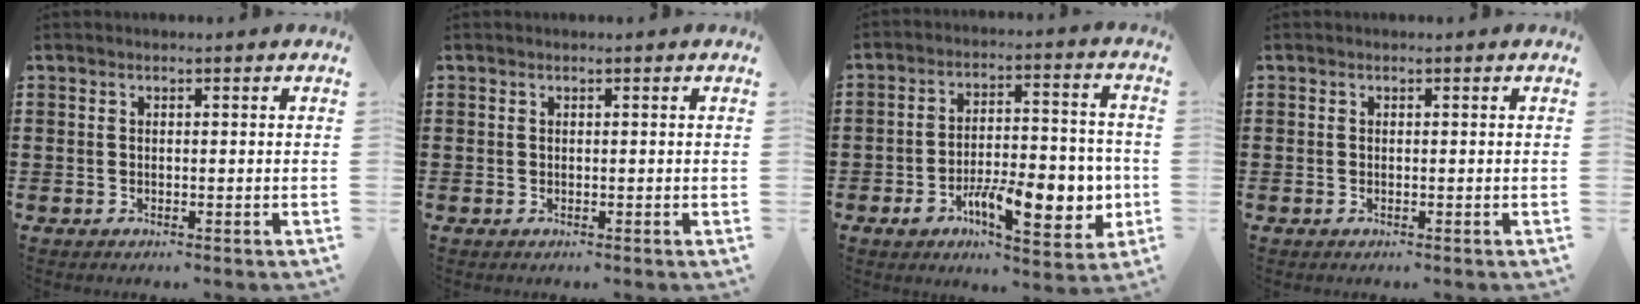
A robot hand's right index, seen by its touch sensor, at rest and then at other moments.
{"total": 0.0}
{"total": 12.2, "force": [-4.4, 5.3, 10.1], "torque": [-0.159, 0.005, -0.072]}
{"total": 0.0}